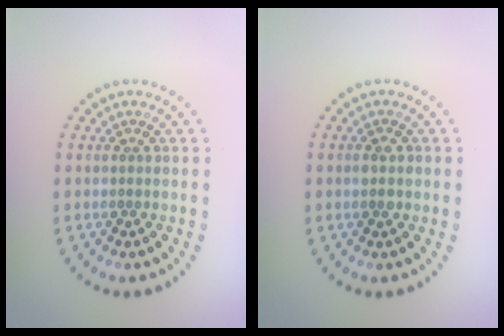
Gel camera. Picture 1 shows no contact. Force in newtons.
{"total": 1.7, "press": 1.7, "slide": 0.1}